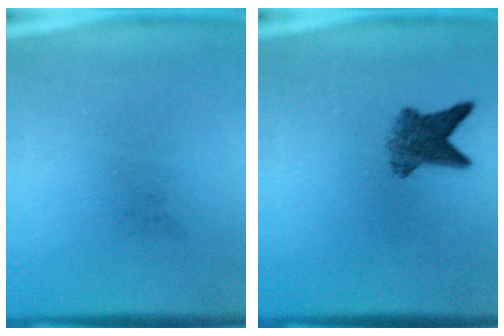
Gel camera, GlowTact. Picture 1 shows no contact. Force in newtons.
{"total": 5.1}